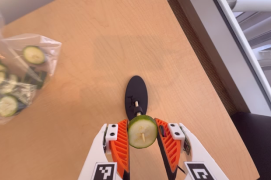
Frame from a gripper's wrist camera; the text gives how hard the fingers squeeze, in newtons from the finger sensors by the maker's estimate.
{"total": 11.3, "left": 11.9, "right": 10.6}